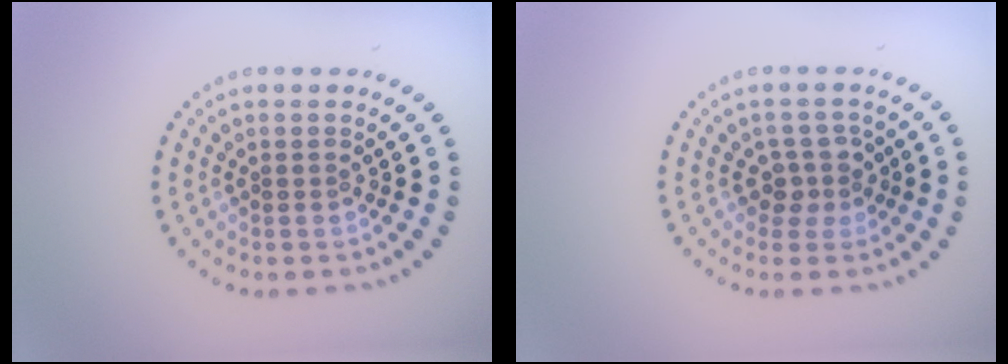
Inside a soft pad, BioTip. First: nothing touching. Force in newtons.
{"total": 2.2, "press": 1.9, "slide": 1.2}